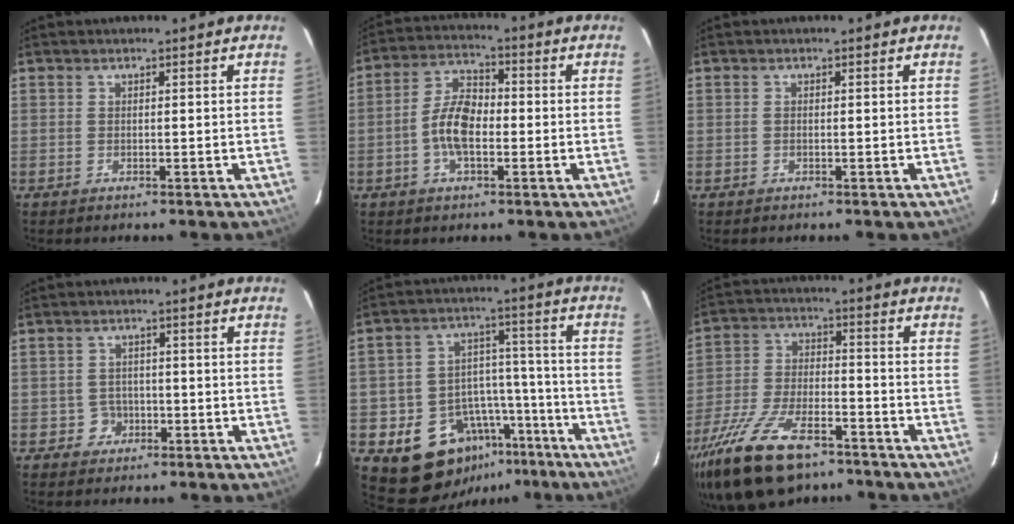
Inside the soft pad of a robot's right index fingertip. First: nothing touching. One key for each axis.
{"total": 7.7, "fx": -1.8, "fy": 3.8, "fz": 6.4, "tx": -0.129, "ty": 0.016, "tz": -0.034}
{"total": 0.0}
{"total": 3.2, "fx": -1.3, "fy": 2.9, "fz": 0.0, "tx": -0.002, "ty": 0.013, "tz": -0.021}
{"total": 16.5, "fx": -10.7, "fy": 11.6, "fz": 5.0, "tx": -0.107, "ty": 0.063, "tz": -0.134}
{"total": 20.0, "fx": -13.9, "fy": 8.4, "fz": 11.7, "tx": -0.253, "ty": -0.033, "tz": -0.246}